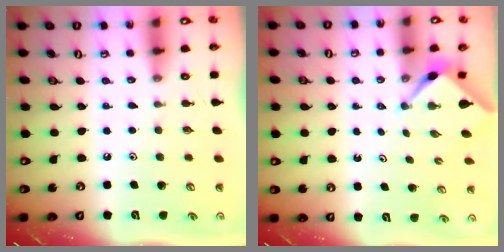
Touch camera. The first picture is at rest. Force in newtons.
{"total": 2.4, "press": 2.4, "slide": 0.1}